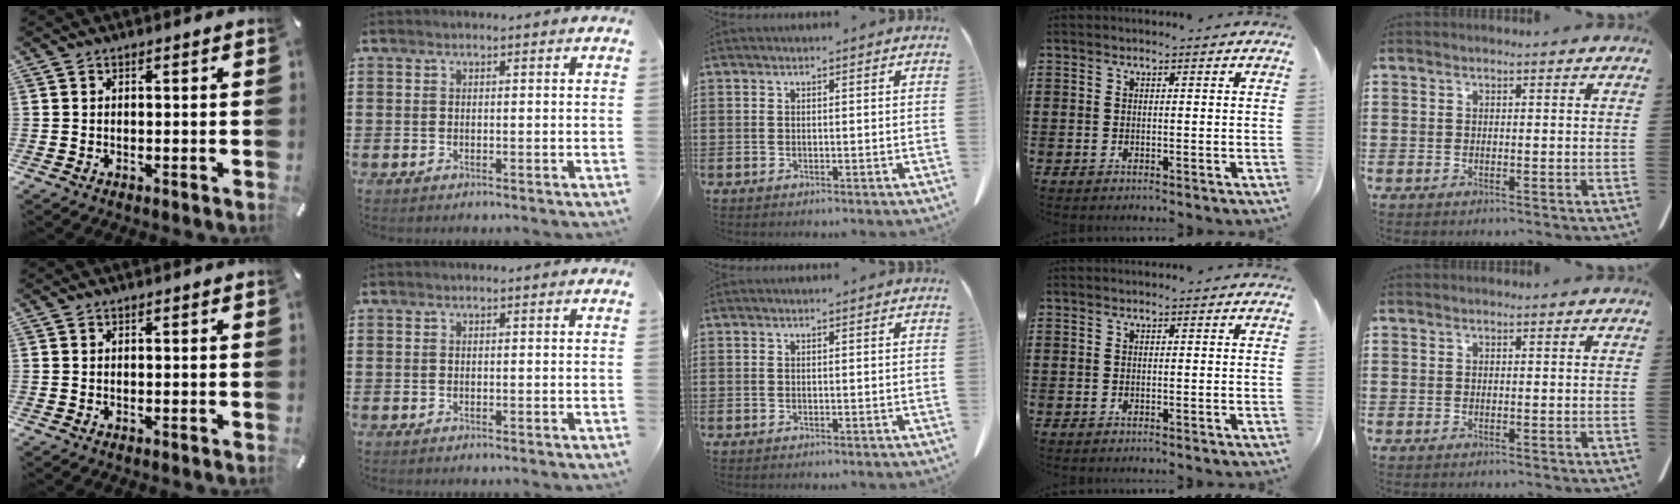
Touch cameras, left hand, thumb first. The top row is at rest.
{}